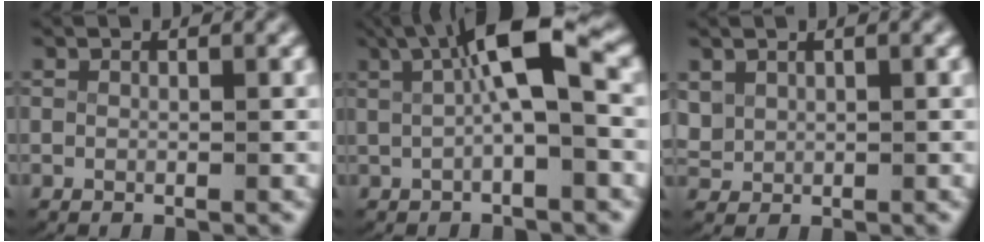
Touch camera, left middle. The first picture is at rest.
{"total": 6.2, "force": [1.5, 1.2, 5.9], "torque": [-0.089, 0.016, 0.020]}
{"total": 2.3, "force": [0.8, 2.0, 0.9], "torque": [-0.040, -0.008, 0.026]}